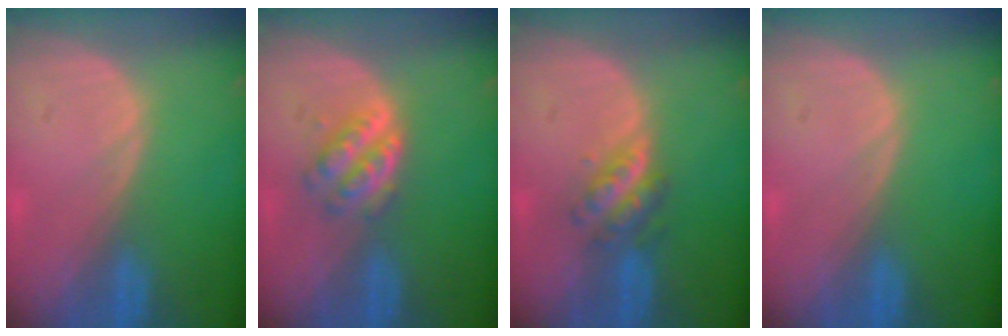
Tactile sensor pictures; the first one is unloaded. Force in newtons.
{"total": 4.8, "press": 4.4, "slide": 1.9}
{"total": 4.7, "press": 4.3, "slide": 2.0}
{"total": 0.0}